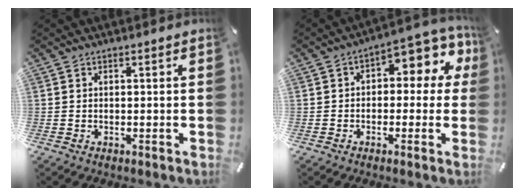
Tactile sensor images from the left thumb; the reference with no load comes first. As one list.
[{"total": 7.8, "force": [2.3, 4.6, 5.9], "torque": [-0.073, -0.017, 0.035]}]